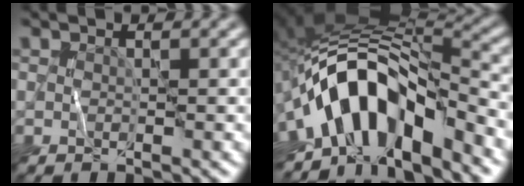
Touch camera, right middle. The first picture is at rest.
{"total": 12.3, "force": [-5.0, 6.2, 9.4], "torque": [-0.143, 0.012, -0.097]}